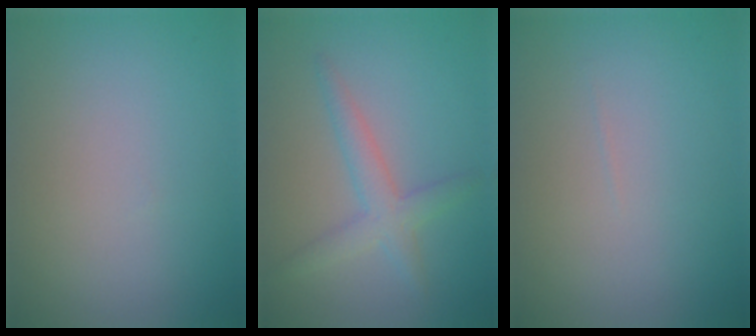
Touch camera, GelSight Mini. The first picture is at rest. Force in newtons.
{"total": 2.9, "press": 2.9, "slide": 0.1}
{"total": 0.0}